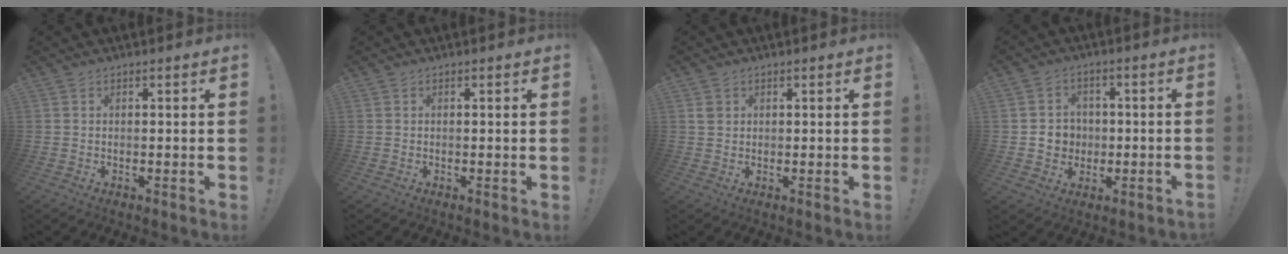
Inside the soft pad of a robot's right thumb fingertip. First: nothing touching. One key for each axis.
{"total": 0.0}
{"total": 2.1, "fx": 0.9, "fy": 1.8, "fz": 0.8, "tx": 0.000, "ty": -0.002, "tz": 0.016}
{"total": 6.2, "fx": -0.8, "fy": 6.0, "fz": 1.3, "tx": -0.011, "ty": 0.001, "tz": -0.010}